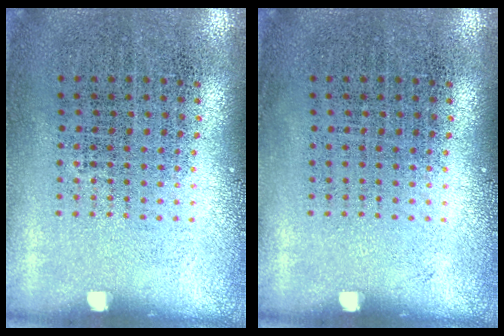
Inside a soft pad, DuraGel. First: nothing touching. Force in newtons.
{"total": 0.0}